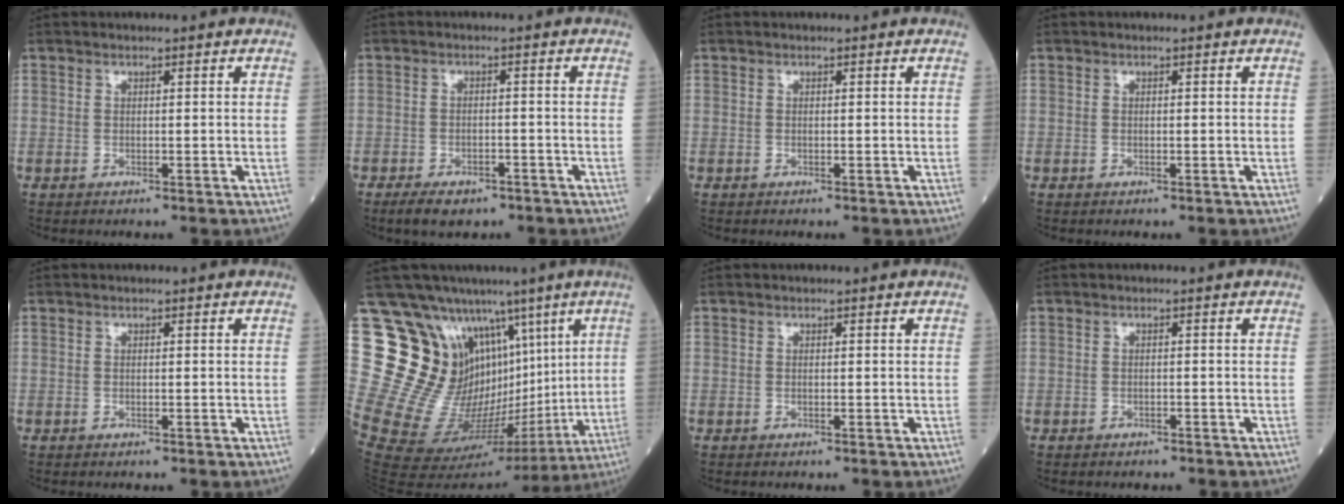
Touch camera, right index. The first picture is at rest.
{"total": 6.6, "force": [-4.8, 3.0, 3.3], "torque": [-0.060, -0.003, -0.070]}
{"total": 0.0}
{"total": 0.5, "force": [-0.1, 0.3, 0.4], "torque": [-0.017, 0.000, -0.001]}
{"total": 0.0}
{"total": 27.0, "force": [11.1, 15.6, 19.1], "torque": [-0.347, 0.065, 0.208]}
{"total": 0.0}
{"total": 2.9, "force": [-2.2, 1.4, 1.2], "torque": [-0.030, -0.003, -0.024]}